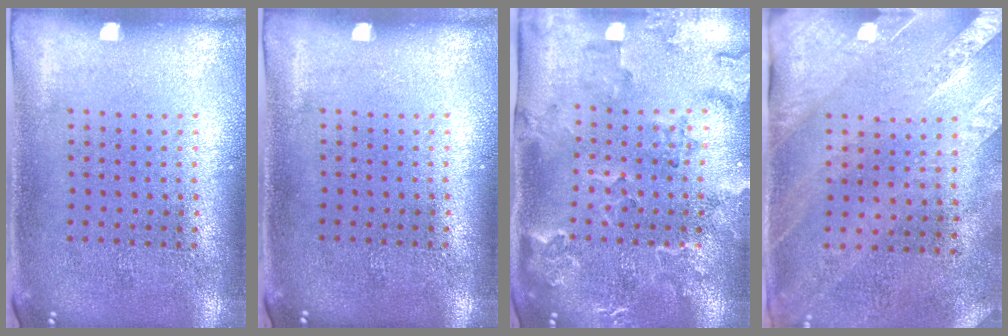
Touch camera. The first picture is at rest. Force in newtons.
{"total": 0.0}
{"total": 2.4, "press": 2.2, "slide": 0.8}
{"total": 2.5, "press": 2.1, "slide": 1.3}